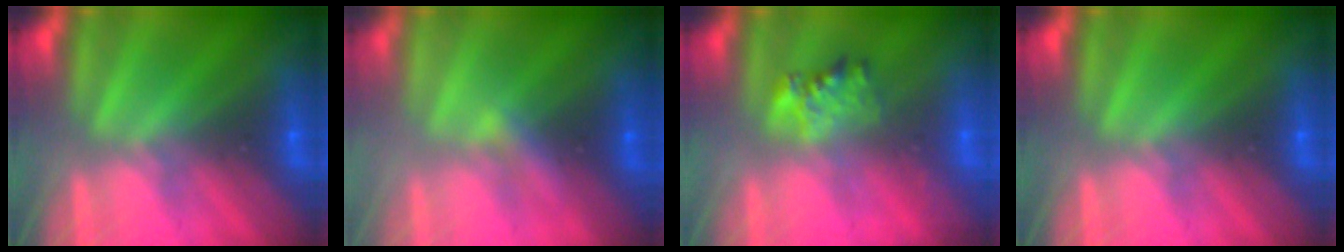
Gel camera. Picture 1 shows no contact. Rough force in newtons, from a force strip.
{"total": 2.2}
{"total": 2.3}
{"total": 0.0}